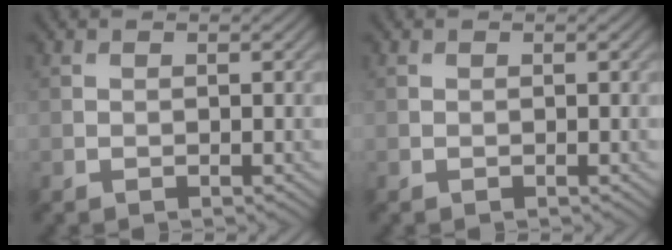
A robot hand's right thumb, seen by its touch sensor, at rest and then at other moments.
{"total": 0.0}